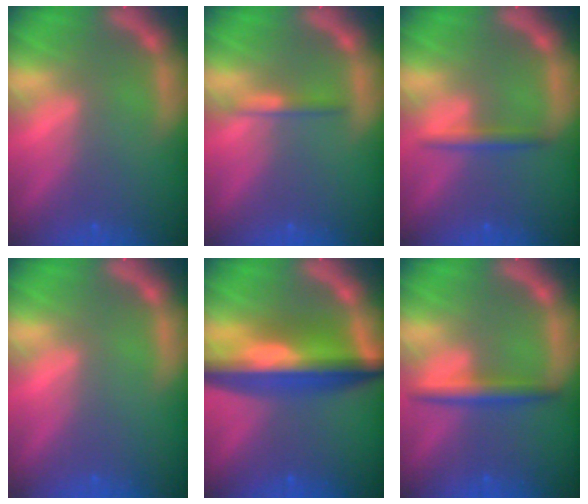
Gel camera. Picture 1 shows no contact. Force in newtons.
{"total": 1.4}
{"total": 1.9}
{"total": 0.0}
{"total": 10.0}
{"total": 3.0}